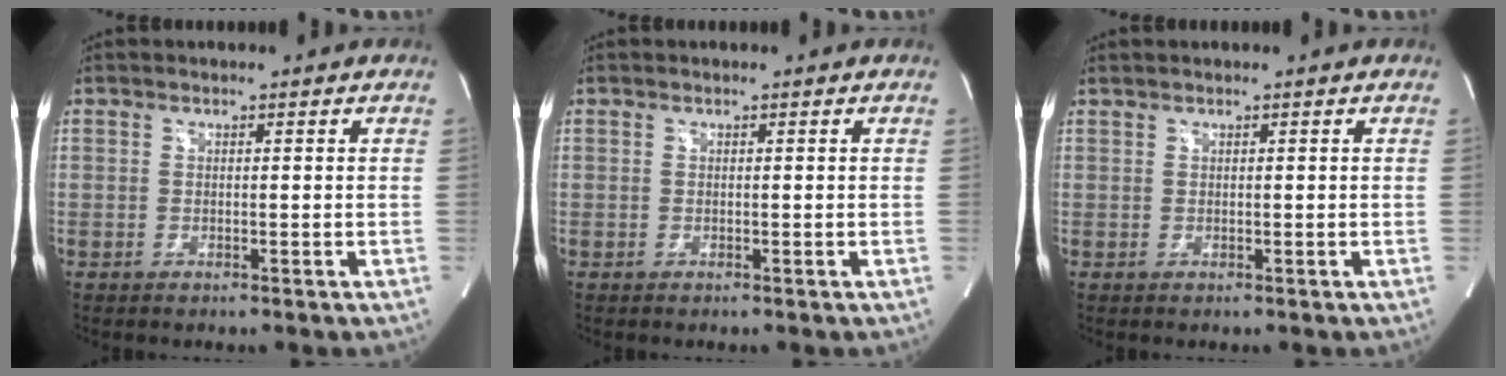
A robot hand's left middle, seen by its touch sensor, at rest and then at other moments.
{"total": 0.0}
{"total": 0.6, "force": [0.6, -0.1, 0.2], "torque": [-0.010, 0.011, 0.018]}